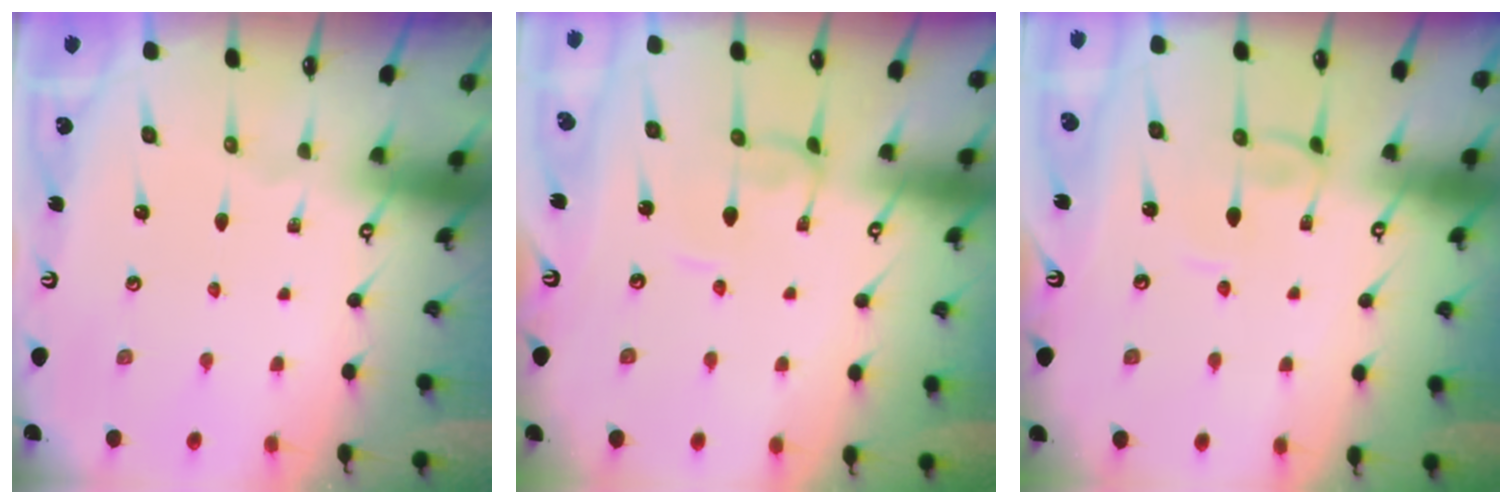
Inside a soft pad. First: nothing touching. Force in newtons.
{"total": 2.1, "press": 2.1, "slide": 0.2}
{"total": 2.6, "press": 2.6, "slide": 0.2}